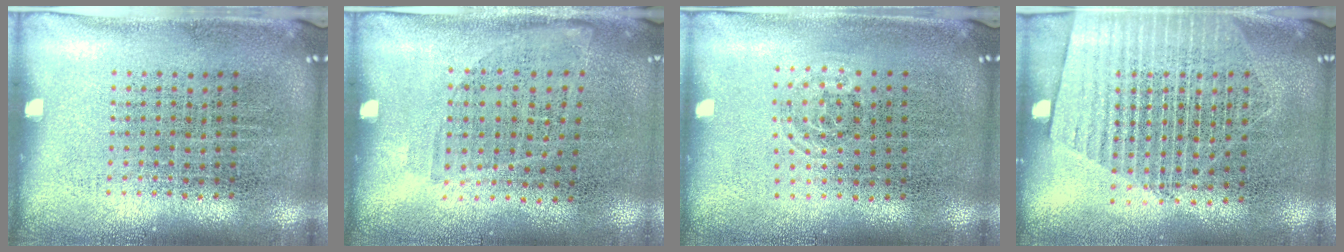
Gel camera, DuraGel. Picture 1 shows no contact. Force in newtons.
{"total": 0.9, "press": 0.8, "slide": 0.5}
{"total": 0.8, "press": 0.5, "slide": 0.6}
{"total": 1.7, "press": 1.5, "slide": 0.8}